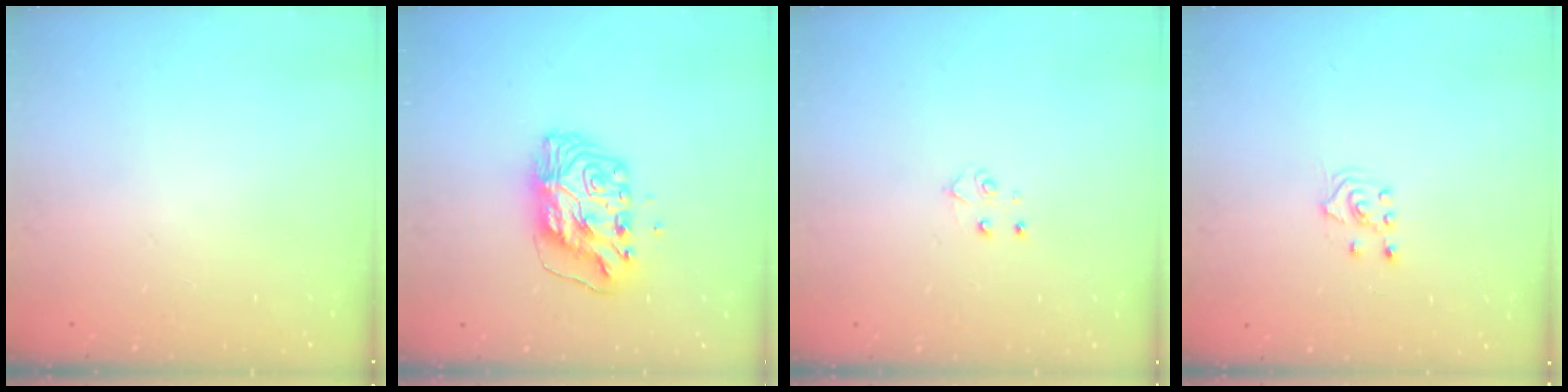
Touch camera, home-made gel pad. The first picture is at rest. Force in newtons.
{"total": 11.3, "press": 11.3, "slide": 1.1}
{"total": 3.9, "press": 3.9, "slide": 0.3}
{"total": 3.1, "press": 3.0, "slide": 0.8}